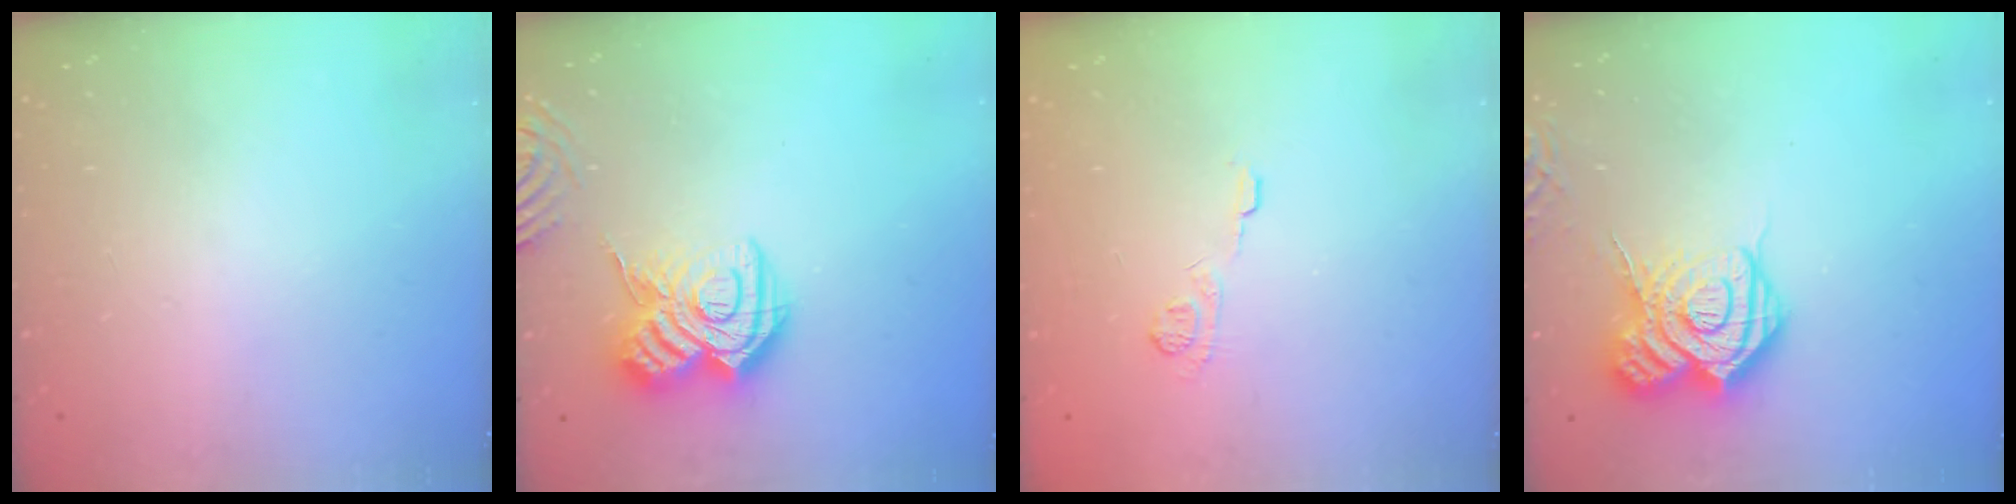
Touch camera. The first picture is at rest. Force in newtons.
{"total": 14.7, "press": 14.6, "slide": 1.4}
{"total": 7.0, "press": 6.8, "slide": 1.7}
{"total": 16.2, "press": 16.1, "slide": 1.9}